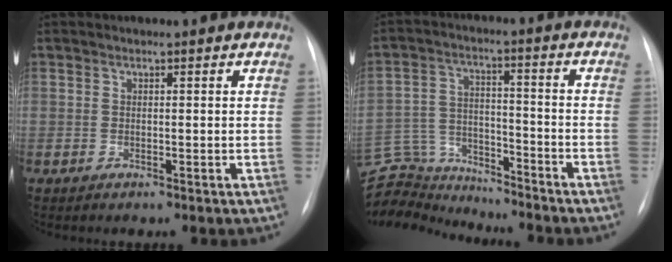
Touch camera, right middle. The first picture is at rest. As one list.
[{"total": 13.4, "force": [-13.2, 2.4, 1.0], "torque": [-0.019, 0.040, -0.222]}]